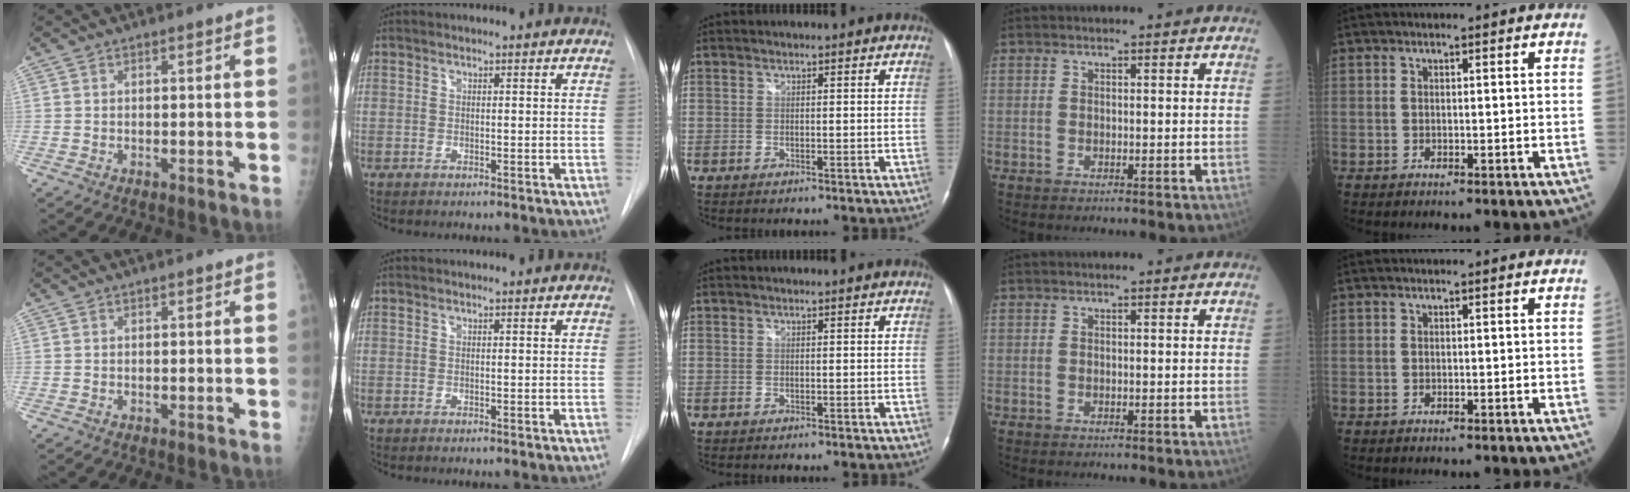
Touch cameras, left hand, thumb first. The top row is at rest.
{}